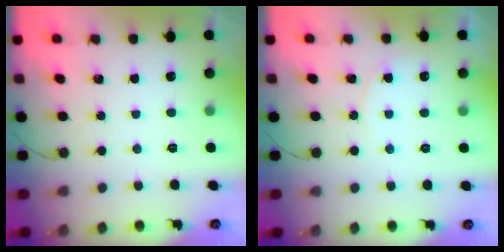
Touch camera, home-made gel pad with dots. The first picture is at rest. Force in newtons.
{"total": 2.8, "press": 2.8, "slide": 0.4}